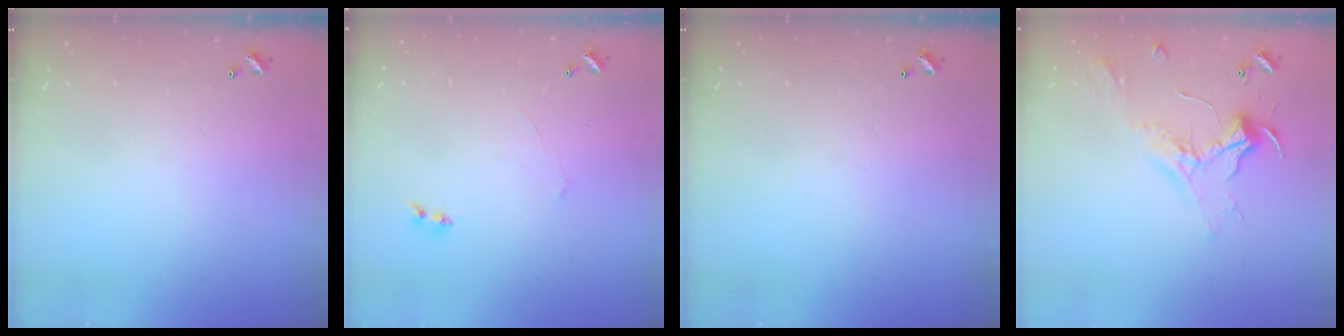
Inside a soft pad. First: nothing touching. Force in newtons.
{"total": 0.7, "press": 0.1, "slide": 0.7}
{"total": 0.0}
{"total": 2.3, "press": 2.2, "slide": 0.9}